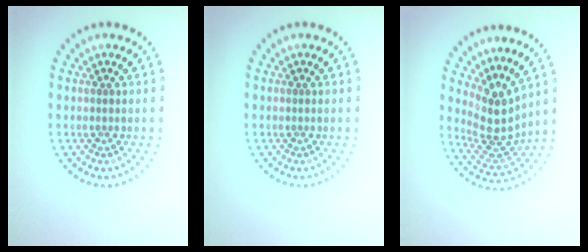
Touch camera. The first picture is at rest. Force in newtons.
{"total": 0.0}
{"total": 4.1, "press": 3.2, "slide": 2.6}